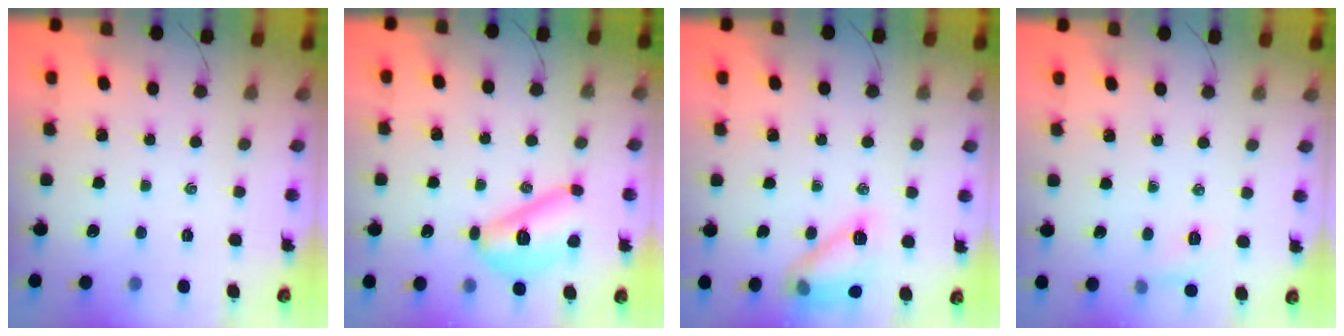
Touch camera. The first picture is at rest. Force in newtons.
{"total": 12.0, "press": 11.9, "slide": 0.8}
{"total": 12.4, "press": 12.4, "slide": 0.1}
{"total": 5.7, "press": 5.5, "slide": 1.6}